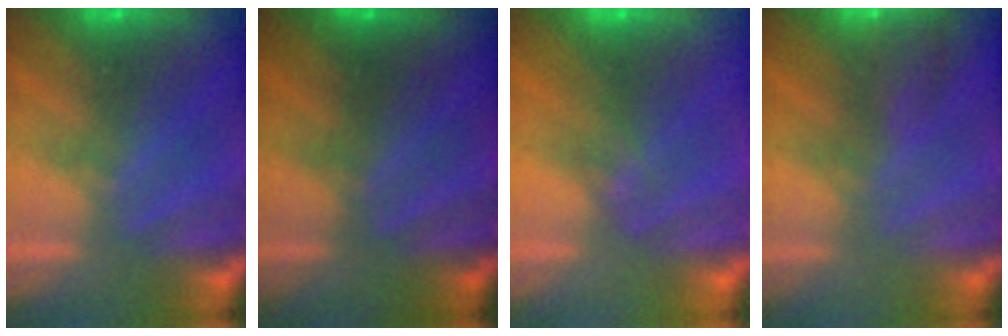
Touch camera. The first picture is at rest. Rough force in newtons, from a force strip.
{"total": 1.3}
{"total": 2.8}
{"total": 8.7}